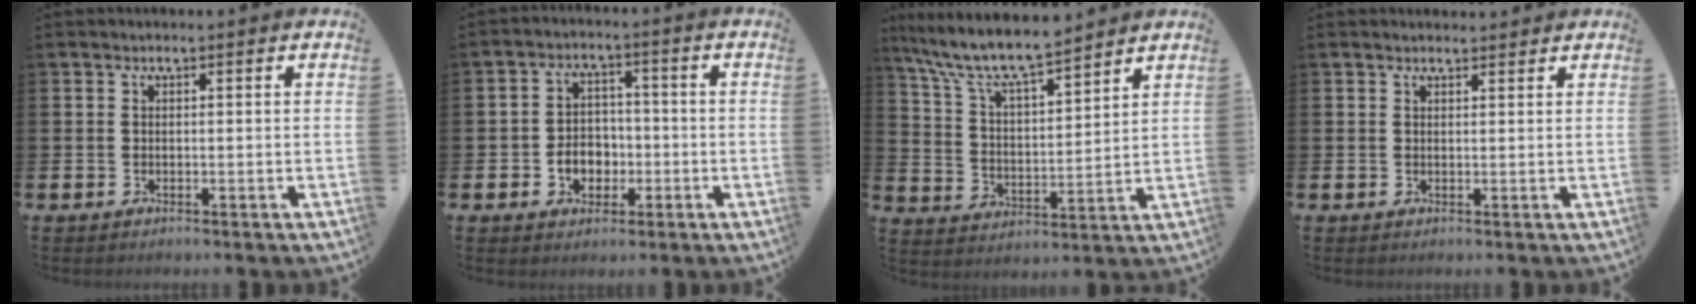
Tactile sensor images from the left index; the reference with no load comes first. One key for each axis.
{"total": 4.3, "fx": -1.3, "fy": 3.6, "fz": 2.0, "tx": -0.026, "ty": 0.000, "tz": -0.033}
{"total": 9.0, "fx": 8.3, "fy": 1.2, "fz": 3.2, "tx": -0.099, "ty": -0.052, "tz": 0.147}
{"total": 1.2, "fx": 1.2, "fy": 0.3, "fz": 0.1, "tx": 0.009, "ty": -0.004, "tz": 0.020}